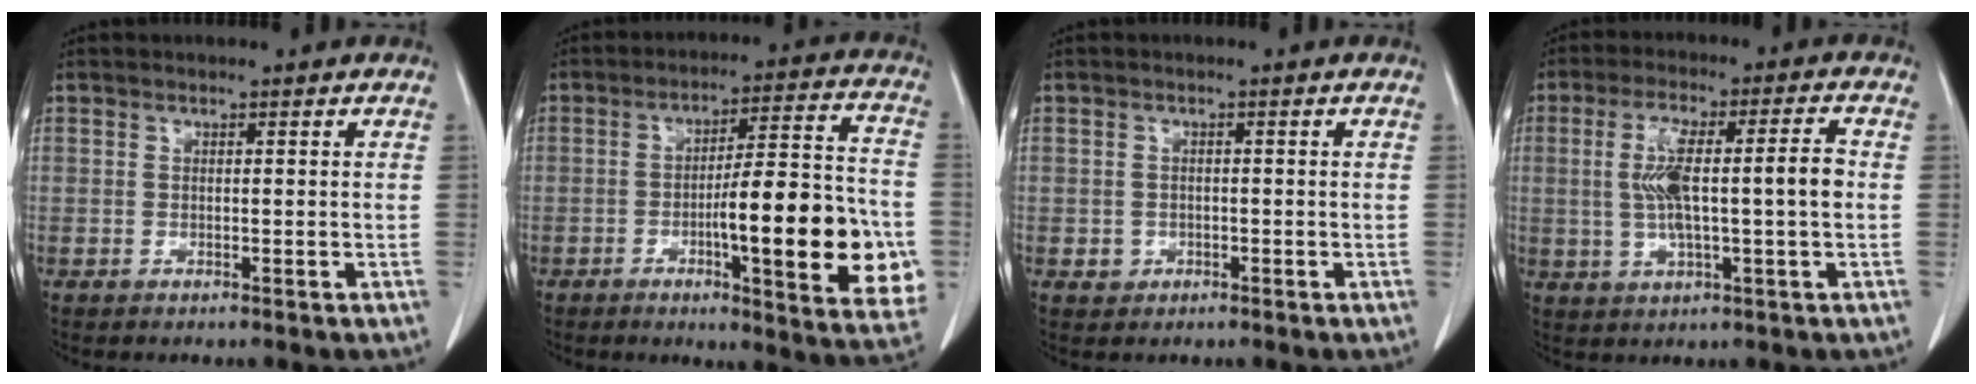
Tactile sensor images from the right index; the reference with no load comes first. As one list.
[{"total": 19.6, "force": [-4.6, 3.3, 18.8], "torque": [-0.208, 0.017, -0.053]}, {"total": 1.7, "force": [-0.6, 1.6, 0.2], "torque": [0.002, 0.007, -0.007]}, {"total": 10.3, "force": [0.2, 1.3, 10.3], "torque": [-0.193, 0.020, 0.007]}]